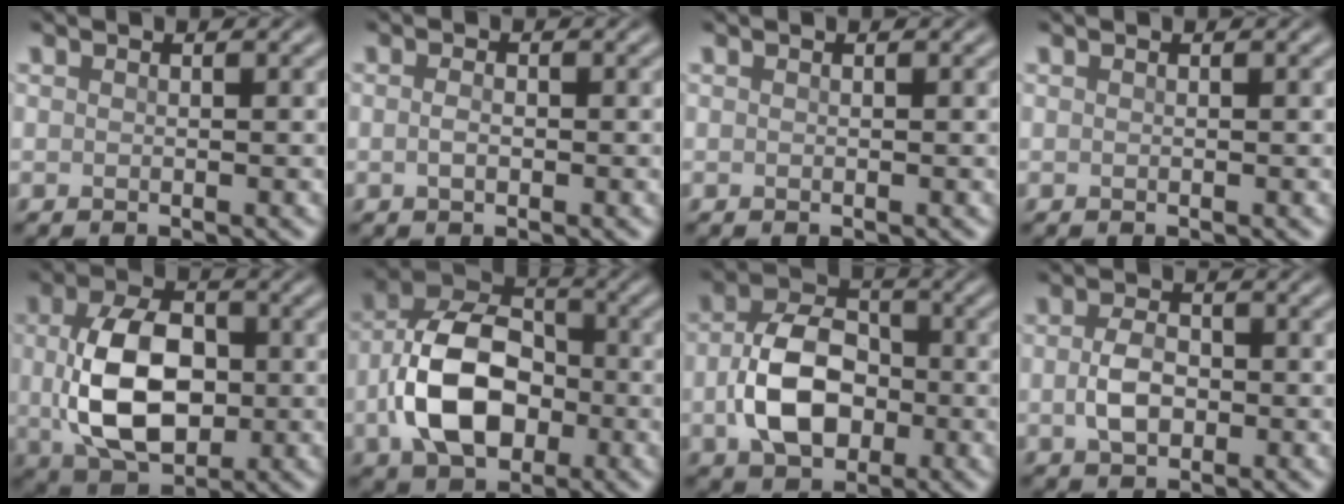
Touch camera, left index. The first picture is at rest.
{"total": 1.1, "force": [-0.2, 0.7, 0.9], "torque": [-0.021, 0.000, -0.005]}
{"total": 0.0}
{"total": 0.0}
{"total": 9.7, "force": [0.0, 6.3, 7.4], "torque": [-0.155, -0.005, 0.005]}
{"total": 9.6, "force": [-2.1, 6.4, 6.9], "torque": [-0.137, 0.012, -0.045]}
{"total": 7.5, "force": [-1.4, 5.1, 5.3], "torque": [-0.107, 0.004, -0.027]}
{"total": 3.2, "force": [-0.5, 2.1, 2.3], "torque": [-0.051, -0.001, -0.011]}